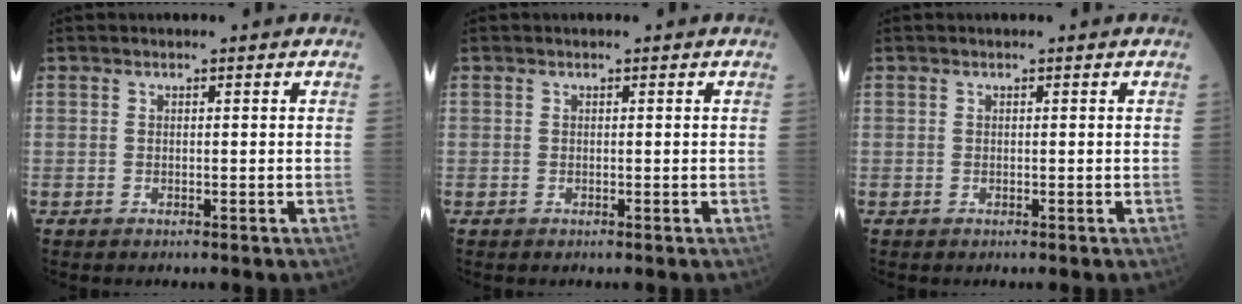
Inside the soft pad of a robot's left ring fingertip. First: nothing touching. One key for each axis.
{"total": 0.0}
{"total": 0.0}